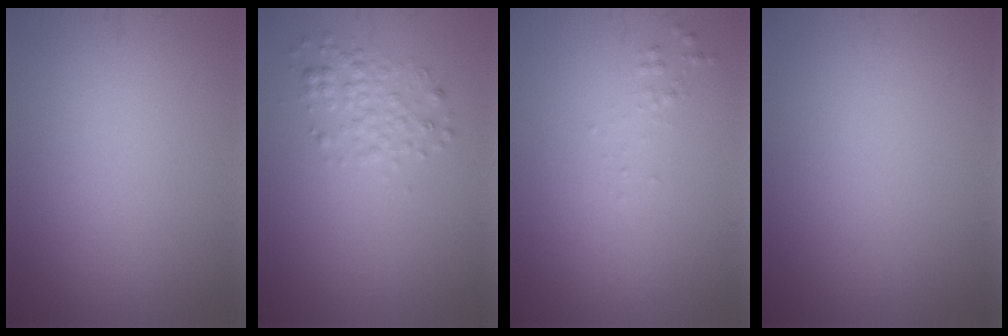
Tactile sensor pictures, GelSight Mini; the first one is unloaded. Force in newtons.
{"total": 2.0, "press": 2.0, "slide": 0.1}
{"total": 0.6, "press": 0.6, "slide": 0.0}
{"total": 0.0}